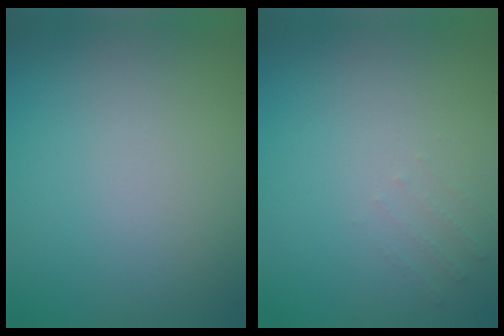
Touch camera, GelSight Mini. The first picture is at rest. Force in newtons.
{"total": 0.8, "press": 0.8, "slide": 0.2}